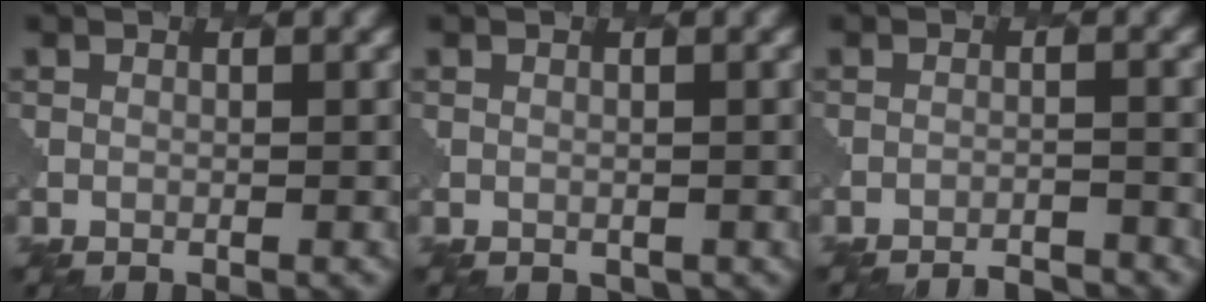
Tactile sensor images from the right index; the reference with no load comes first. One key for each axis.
{"total": 0.9, "fx": -0.2, "fy": 0.8, "fz": 0.2, "tx": -0.005, "ty": -0.003, "tz": 0.002}
{"total": 3.7, "fx": -3.6, "fy": 0.4, "fz": 0.8, "tx": -0.006, "ty": 0.007, "tz": -0.053}